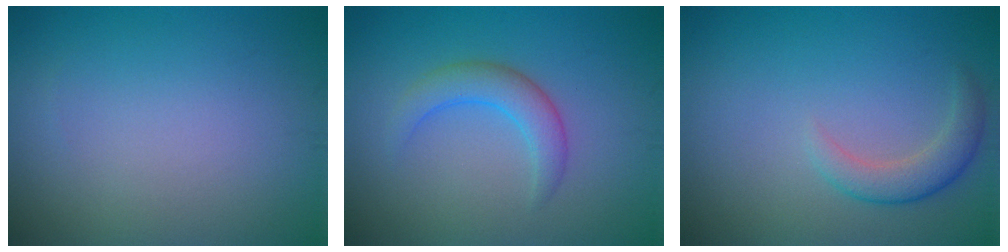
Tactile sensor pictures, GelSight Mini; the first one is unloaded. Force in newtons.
{"total": 2.8, "press": 2.8, "slide": 0.3}
{"total": 2.5, "press": 2.5, "slide": 0.3}